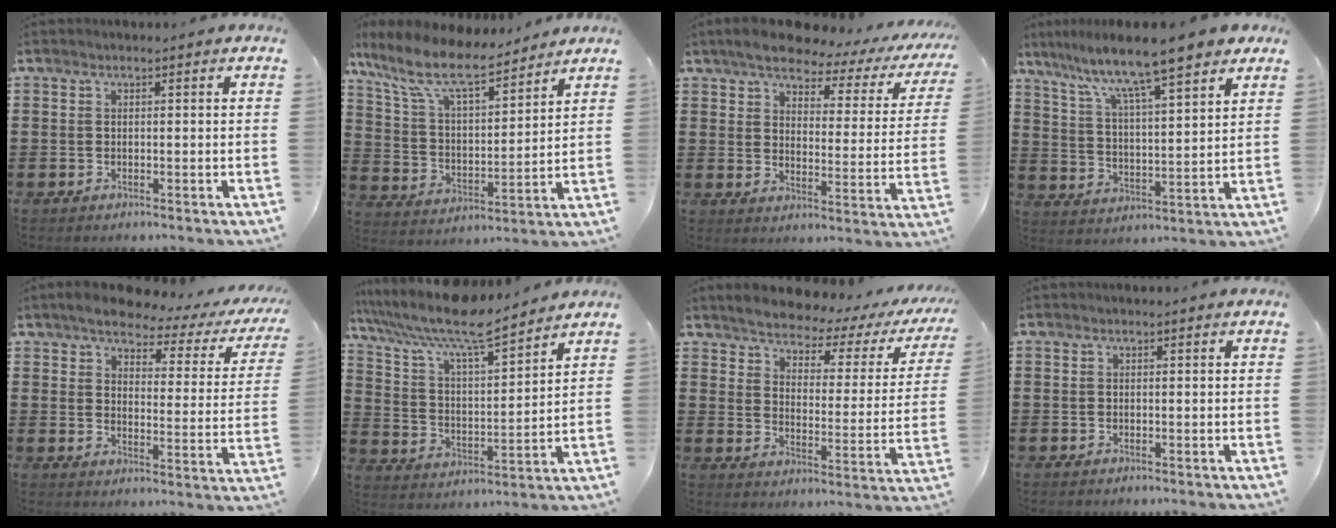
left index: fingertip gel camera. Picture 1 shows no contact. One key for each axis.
{"total": 10.3, "fx": 8.4, "fy": 2.3, "fz": 5.5, "tx": -0.141, "ty": -0.038, "tz": 0.145}
{"total": 5.6, "fx": 4.8, "fy": 1.8, "fz": 2.2, "tx": -0.062, "ty": -0.025, "tz": 0.079}
{"total": 9.4, "fx": 8.0, "fy": 0.4, "fz": 5.0, "tx": -0.130, "ty": -0.047, "tz": 0.131}
{"total": 4.6, "fx": 3.8, "fy": 1.2, "fz": 2.2, "tx": -0.058, "ty": -0.022, "tz": 0.058}
{"total": 8.7, "fx": 7.6, "fy": 0.9, "fz": 4.1, "tx": -0.113, "ty": -0.047, "tz": 0.127}
{"total": 3.5, "fx": 3.4, "fy": 0.5, "fz": 0.7, "tx": -0.042, "ty": -0.033, "tz": 0.050}
{"total": 0.0}